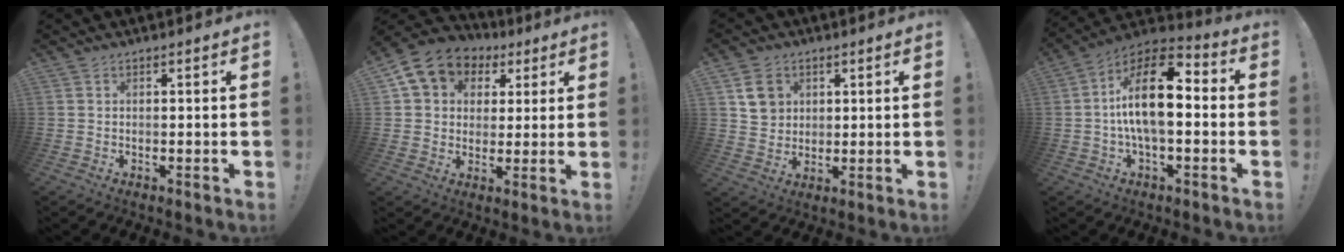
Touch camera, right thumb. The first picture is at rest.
{"total": 11.0, "force": [4.8, 8.9, 4.4], "torque": [-0.063, -0.025, 0.095]}
{"total": 8.0, "force": [3.4, 6.8, 2.6], "torque": [-0.024, -0.010, 0.067]}
{"total": 17.0, "force": [0.6, 7.5, 15.2], "torque": [-0.269, 0.008, 0.007]}